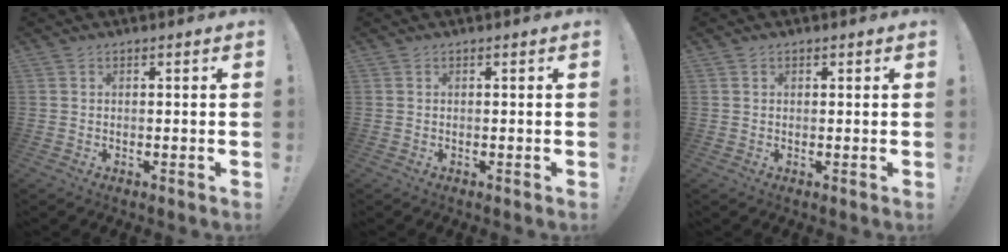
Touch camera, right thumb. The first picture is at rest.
{"total": 0.0}
{"total": 0.7, "force": [0.4, 0.6, 0.2], "torque": [-0.002, 0.001, 0.008]}